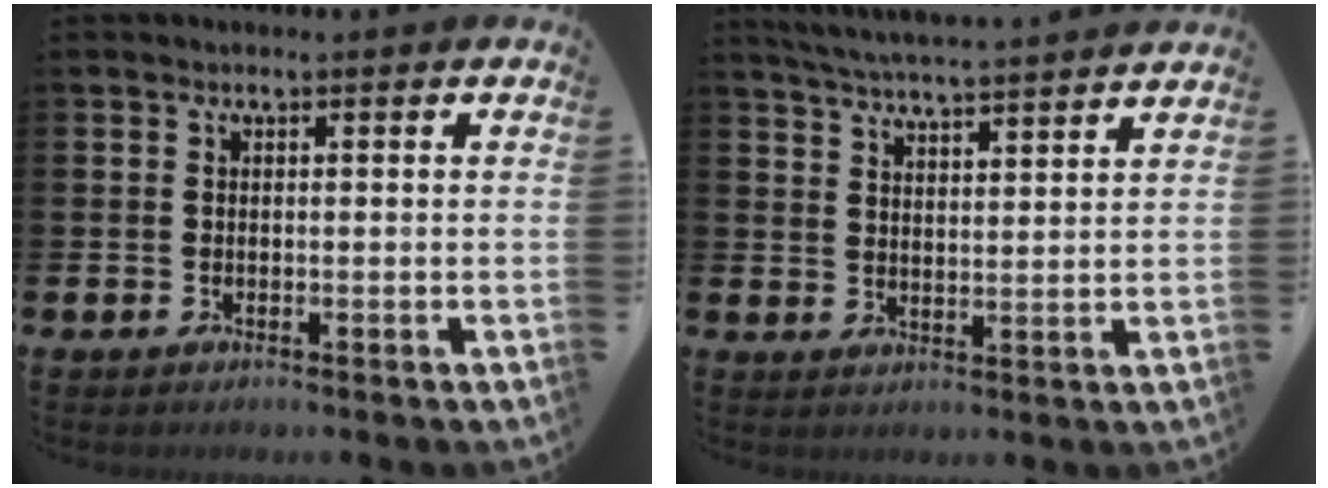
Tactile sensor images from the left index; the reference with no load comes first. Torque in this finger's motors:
{"motor_torque": [0.30, -0.59, 0.28, 0.05]}